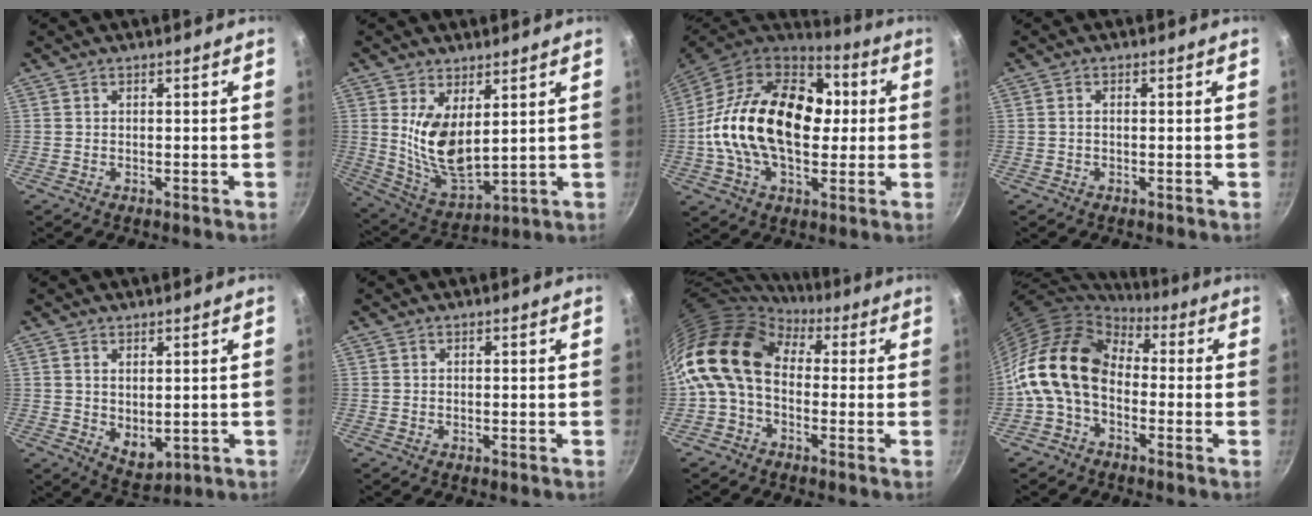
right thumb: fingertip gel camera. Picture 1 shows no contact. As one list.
[{"total": 11.9, "force": [3.3, 5.8, 9.9], "torque": [-0.175, -0.042, 0.076]}, {"total": 27.6, "force": [1.2, 17.6, 21.2], "torque": [-0.340, 0.033, 0.008]}, {"total": 0.9, "force": [-0.1, 0.5, 0.7], "torque": [-0.016, 0.005, -0.002]}, {"total": 5.3, "force": [1.0, 3.1, 4.1], "torque": [-0.057, -0.020, 0.026]}, {"total": 0.0}, {"total": 13.6, "force": [0.9, 9.6, 9.6], "torque": [-0.168, 0.028, -0.007]}, {"total": 15.2, "force": [-1.1, 10.5, 10.9], "torque": [-0.182, 0.035, -0.041]}]